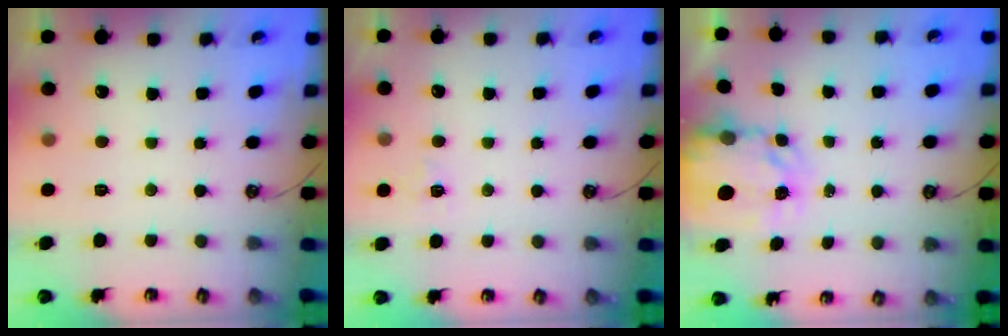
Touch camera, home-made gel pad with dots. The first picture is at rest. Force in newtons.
{"total": 3.9, "press": 3.9, "slide": 0.4}
{"total": 3.9, "press": 3.9, "slide": 0.3}